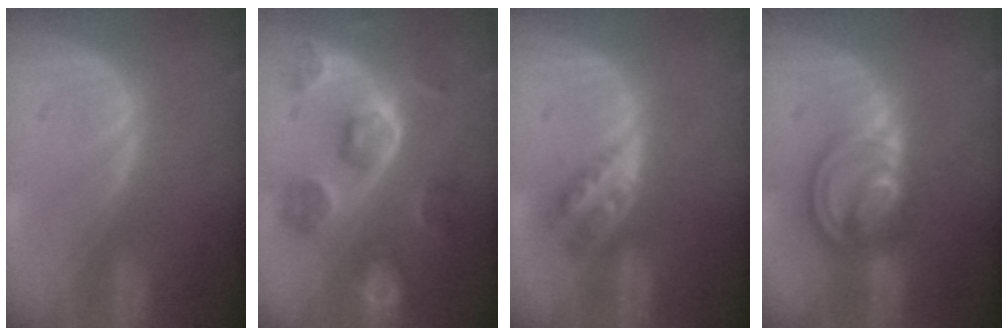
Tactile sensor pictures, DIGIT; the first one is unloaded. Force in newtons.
{"total": 9.1, "press": 9.0, "slide": 1.4}
{"total": 4.7, "press": 4.3, "slide": 1.9}
{"total": 8.0, "press": 6.8, "slide": 4.1}